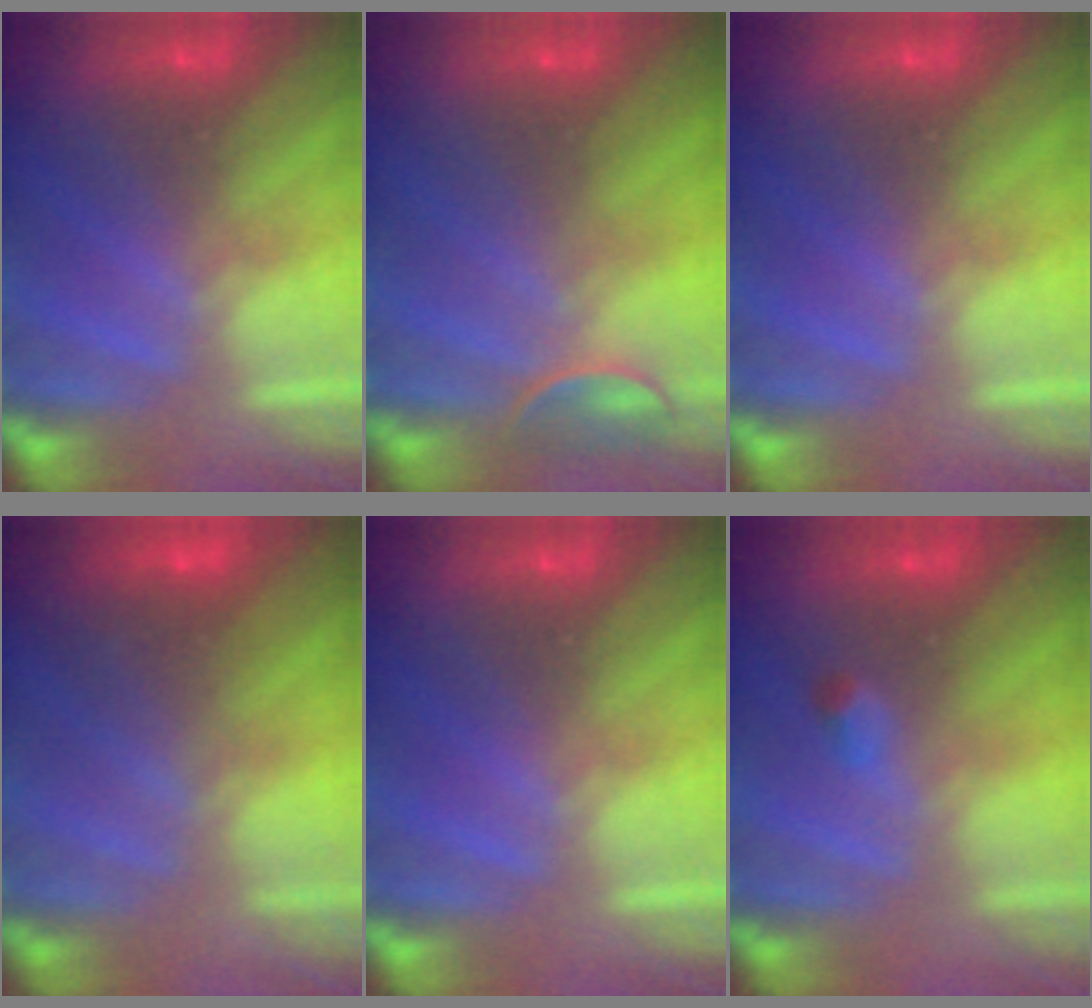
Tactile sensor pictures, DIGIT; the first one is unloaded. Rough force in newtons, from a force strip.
{"total": 2.4}
{"total": 0.0}
{"total": 8.6}
{"total": 0.0}
{"total": 2.4}